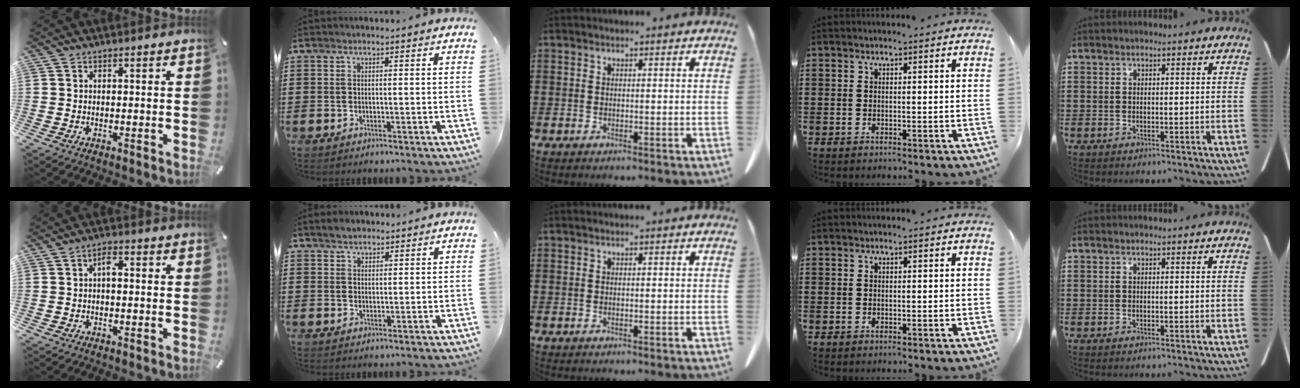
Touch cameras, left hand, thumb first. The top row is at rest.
{"thumb": {"total": 2.5, "force": [-0.1, 1.3, 2.1], "torque": [-0.044, 0.011, -0.004]}, "index": {"total": 1.9, "force": [1.7, 0.8, 0.1], "torque": [-0.006, 0.005, 0.034]}}